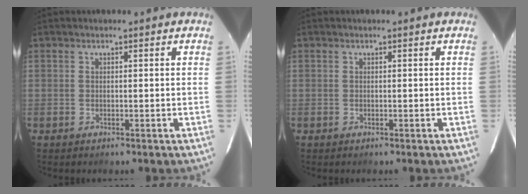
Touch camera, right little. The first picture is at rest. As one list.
[{"total": 0.0}]